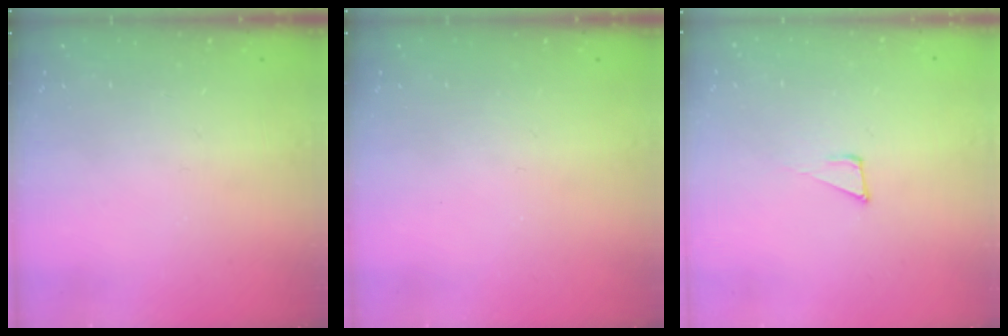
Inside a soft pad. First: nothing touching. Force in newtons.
{"total": 0.0}
{"total": 6.3, "press": 6.1, "slide": 1.2}